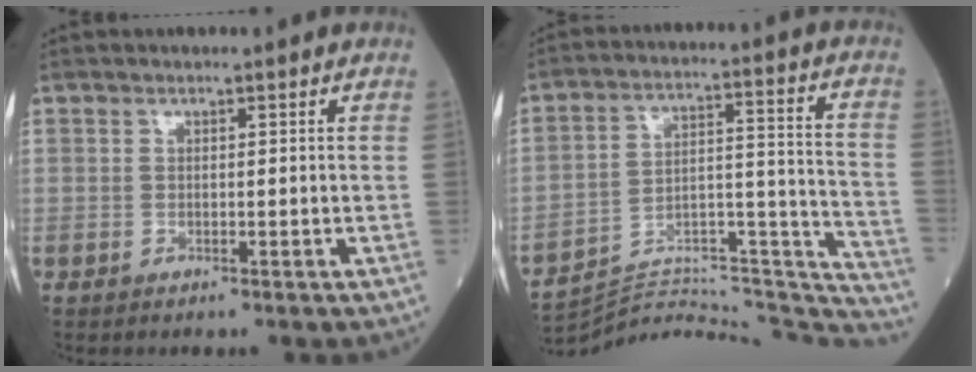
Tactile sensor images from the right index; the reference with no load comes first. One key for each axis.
{"total": 27.6, "fx": -26.9, "fy": 2.6, "fz": 5.3, "tx": -0.050, "ty": 0.028, "tz": -0.378}